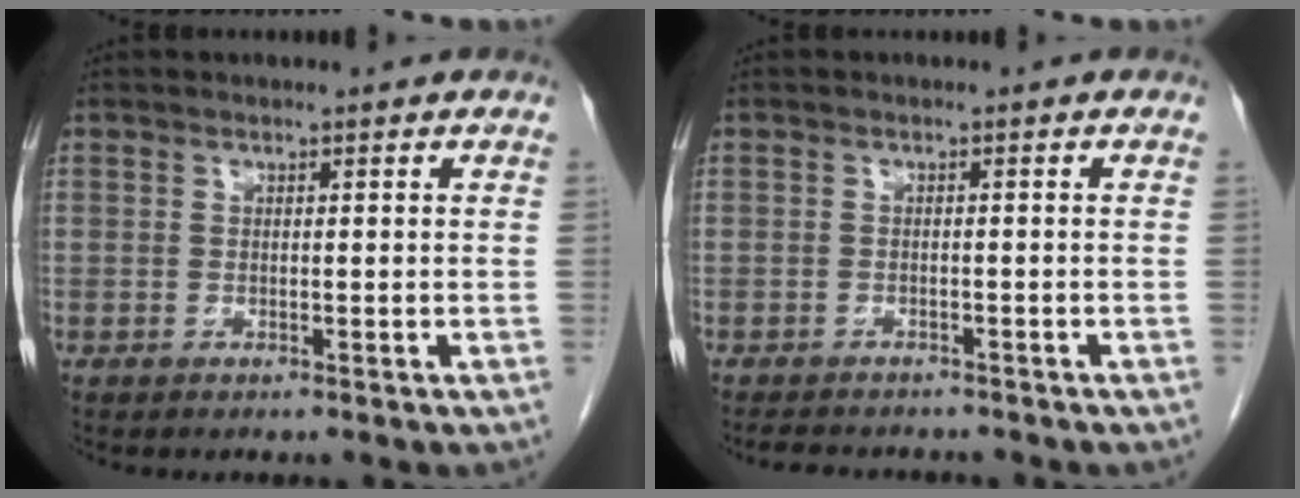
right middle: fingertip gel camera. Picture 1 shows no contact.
{"total": 6.0, "force": [-5.4, 1.8, 1.8], "torque": [-0.028, -0.005, -0.073]}